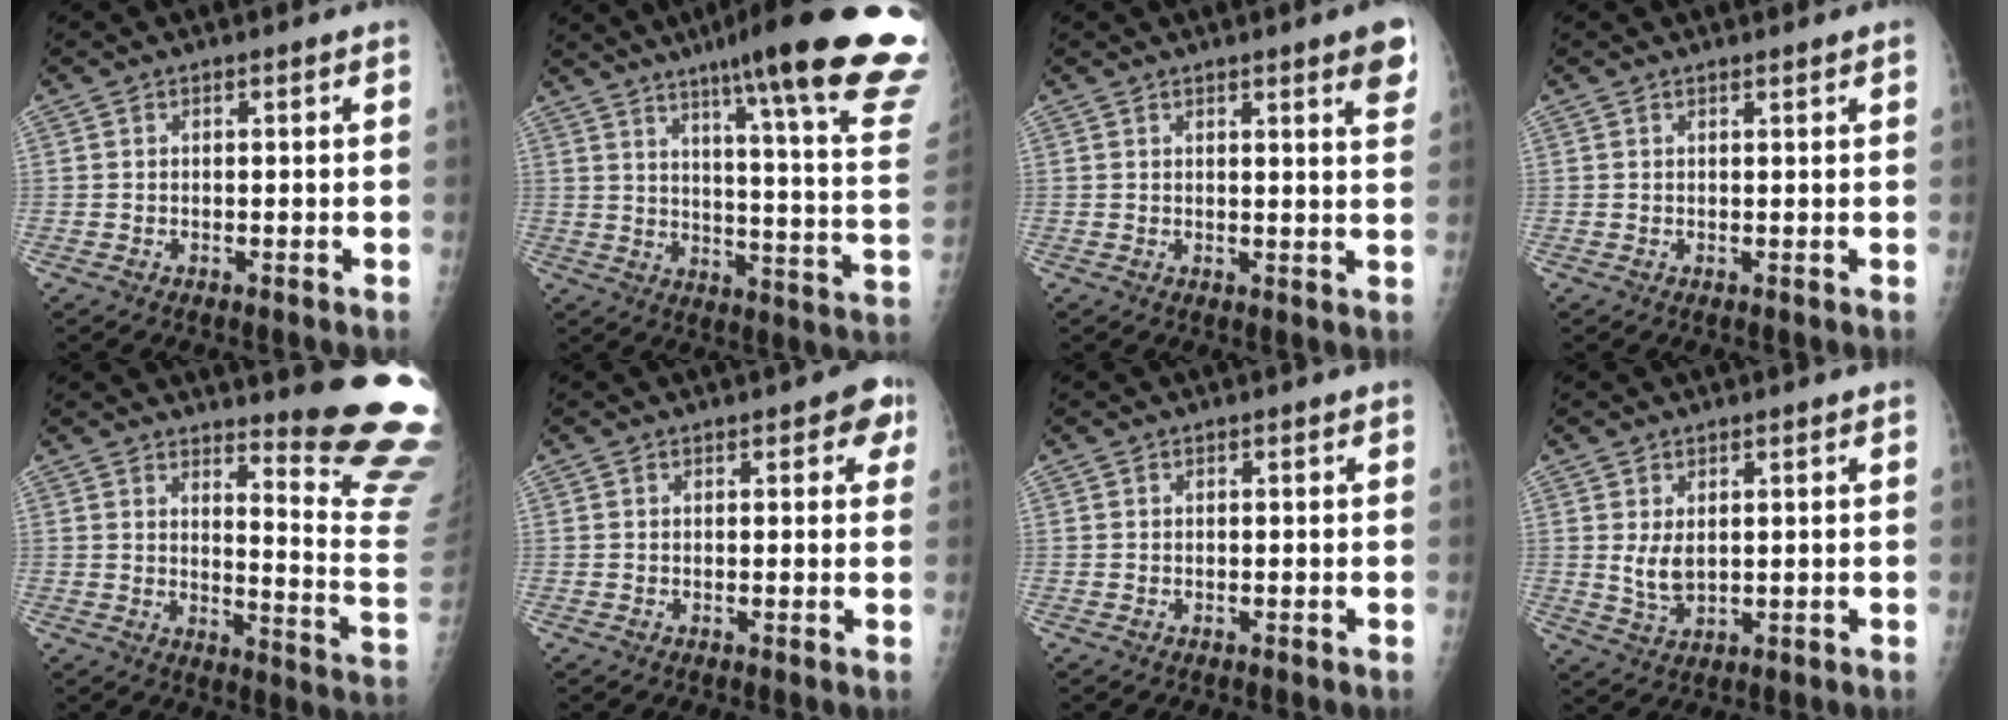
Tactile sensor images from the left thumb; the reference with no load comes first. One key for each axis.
{"total": 29.2, "fx": 20.5, "fy": 2.5, "fz": 20.6, "tx": -0.231, "ty": -0.099, "tz": 0.268}
{"total": 5.6, "fx": 3.2, "fy": 0.5, "fz": 4.6, "tx": -0.049, "ty": -0.015, "tz": 0.037}
{"total": 0.8, "fx": 0.6, "fy": -0.1, "fz": 0.6, "tx": -0.012, "ty": -0.002, "tz": 0.011}
{"total": 16.8, "fx": 14.8, "fy": -0.1, "fz": 8.0, "tx": -0.090, "ty": -0.195, "tz": 0.176}
{"total": 3.8, "fx": 1.8, "fy": 1.9, "fz": 2.8, "tx": -0.009, "ty": 0.000, "tz": 0.012}
{"total": 0.0}
{"total": 4.2, "fx": 1.1, "fy": 2.3, "fz": 3.3, "tx": -0.053, "ty": -0.015, "tz": 0.028}